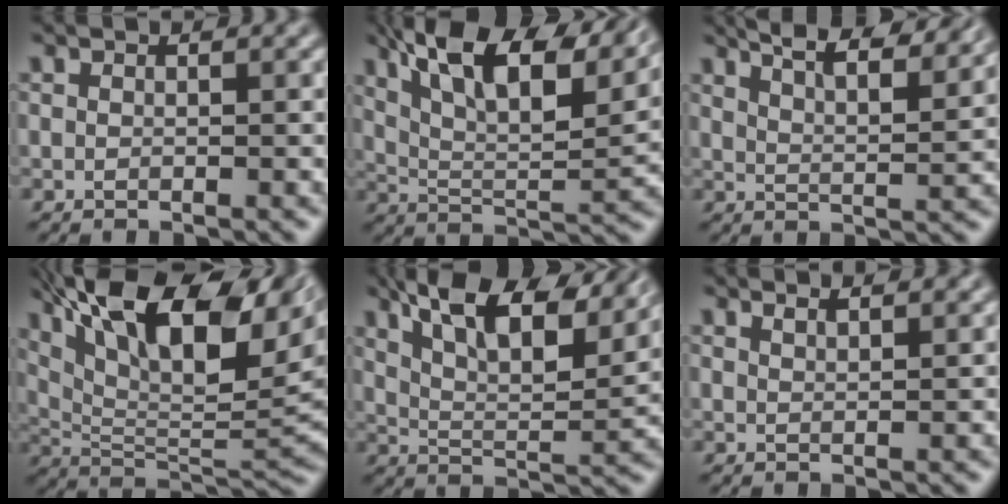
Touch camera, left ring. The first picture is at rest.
{"total": 14.1, "force": [8.7, 4.7, 10.1], "torque": [-0.186, 0.032, 0.136]}
{"total": 10.4, "force": [8.1, 2.8, 5.9], "torque": [-0.092, 0.028, 0.086]}
{"total": 15.6, "force": [7.1, 6.2, 12.4], "torque": [-0.231, 0.037, 0.129]}
{"total": 12.7, "force": [8.1, 4.2, 8.8], "torque": [-0.156, 0.026, 0.125]}
{"total": 2.4, "force": [1.8, 0.9, 1.3], "torque": [-0.004, 0.016, 0.015]}